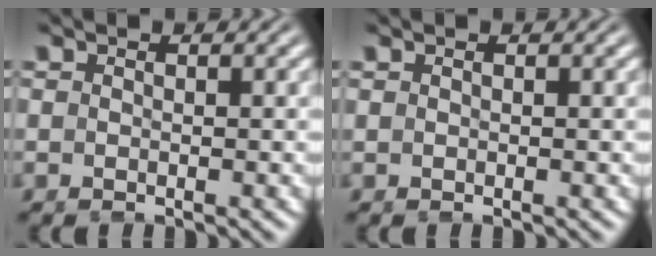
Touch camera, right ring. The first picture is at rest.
{"total": 0.0}